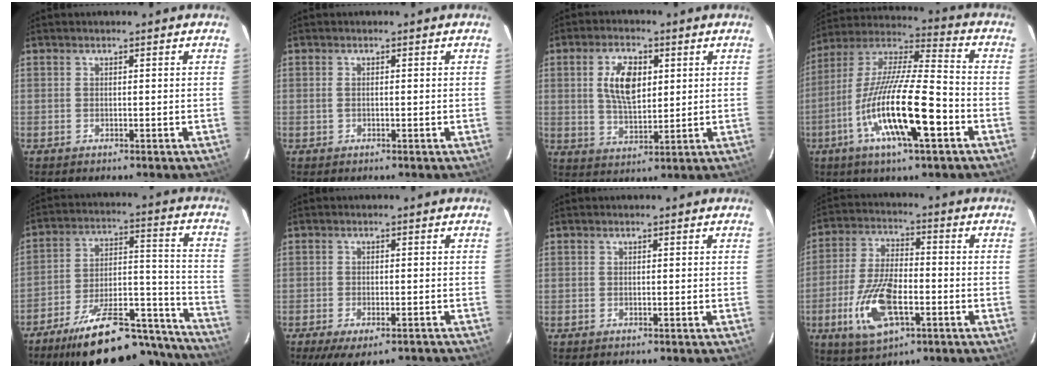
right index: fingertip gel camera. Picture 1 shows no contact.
{"total": 1.0, "force": [-0.1, 0.6, 0.8], "torque": [-0.020, 0.000, -0.003]}
{"total": 8.6, "force": [2.2, 4.3, 7.2], "torque": [-0.136, 0.009, 0.044]}
{"total": 19.9, "force": [-7.6, 3.7, 18.0], "torque": [-0.341, -0.024, -0.146]}
{"total": 30.0, "force": [-24.8, 9.4, 14.2], "torque": [-0.209, 0.026, -0.342]}
{"total": 10.0, "force": [-7.5, 3.4, 5.7], "torque": [-0.116, -0.033, -0.111]}
{"total": 0.0}
{"total": 14.6, "force": [-5.1, 6.6, 12.0], "torque": [-0.255, -0.010, -0.091]}